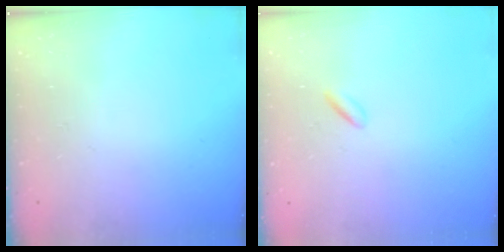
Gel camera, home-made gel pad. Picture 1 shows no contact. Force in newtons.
{"total": 0.9, "press": 0.6, "slide": 0.7}